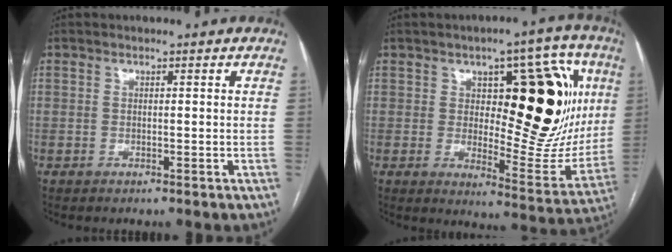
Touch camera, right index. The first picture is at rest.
{"total": 21.8, "force": [4.8, 8.5, 19.5], "torque": [-0.250, 0.017, 0.074]}